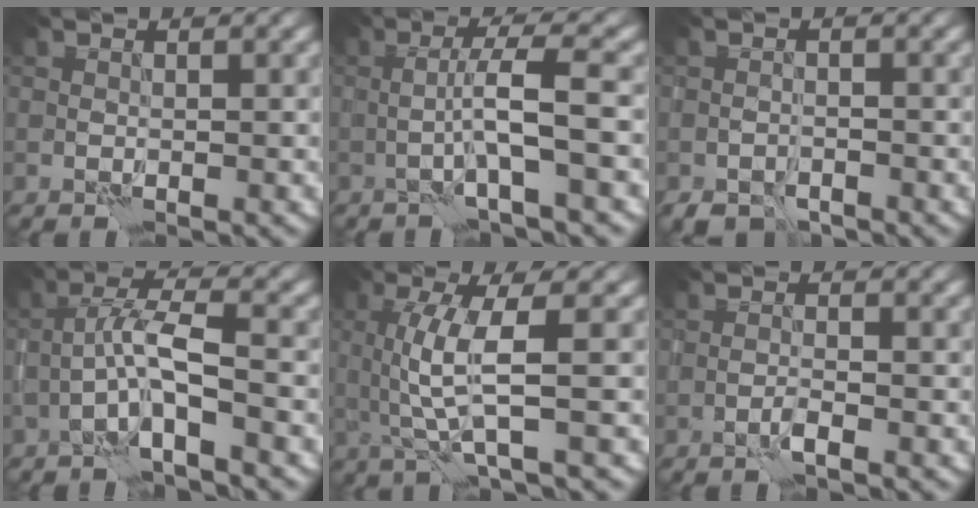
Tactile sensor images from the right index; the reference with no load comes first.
{"total": 3.5, "force": [-0.5, -0.8, 3.3], "torque": [-0.060, 0.016, -0.013]}
{"total": 2.3, "force": [-2.1, 1.0, 0.3], "torque": [-0.003, 0.000, -0.038]}
{"total": 4.0, "force": [-1.5, 0.2, 3.7], "torque": [-0.072, 0.017, -0.032]}
{"total": 4.1, "force": [1.0, 0.1, 4.0], "torque": [-0.089, -0.005, 0.025]}
{"total": 0.9, "force": [-0.6, -0.4, 0.5], "torque": [-0.011, 0.005, -0.014]}